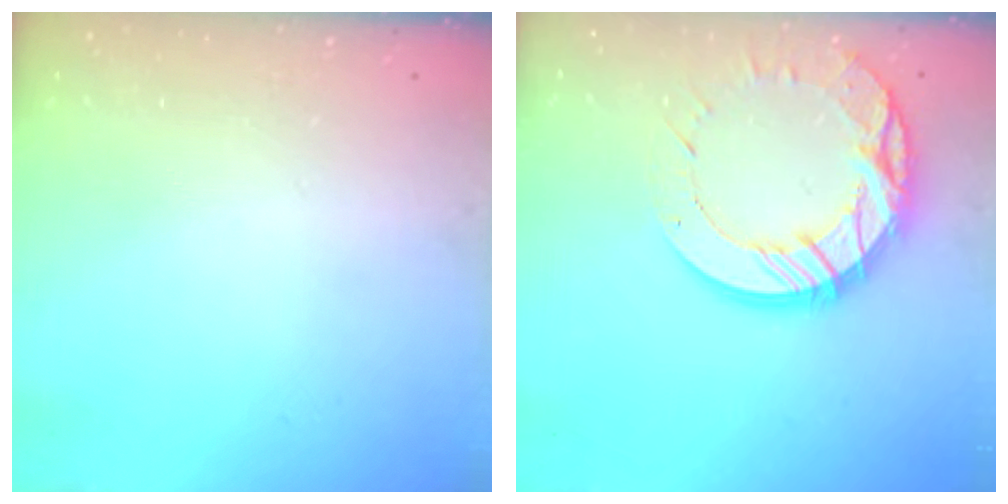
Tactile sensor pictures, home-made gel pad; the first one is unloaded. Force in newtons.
{"total": 17.3, "press": 17.2, "slide": 1.8}